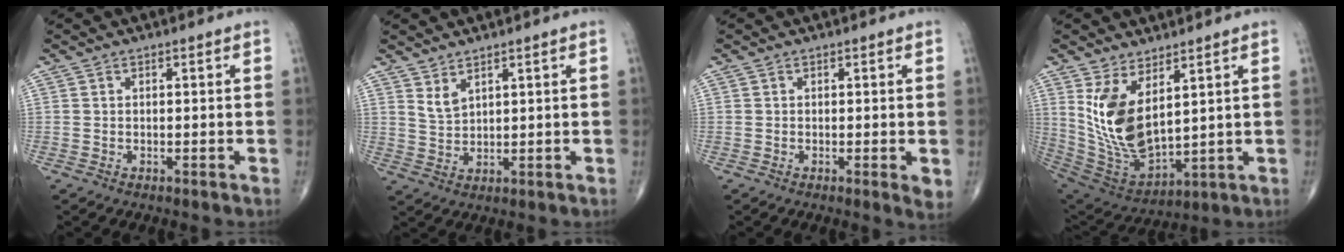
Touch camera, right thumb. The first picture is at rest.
{"total": 3.0, "force": [2.3, 1.1, 1.6], "torque": [-0.027, -0.023, 0.051]}
{"total": 2.2, "force": [-0.2, 0.4, 2.1], "torque": [-0.030, -0.008, -0.008]}
{"total": 14.2, "force": [4.8, 6.9, 11.5], "torque": [-0.211, -0.034, 0.118]}